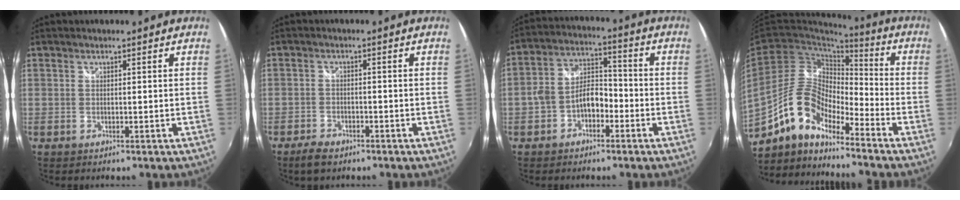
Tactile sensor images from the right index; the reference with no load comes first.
{"total": 4.1, "force": [-3.2, 1.9, 1.7], "torque": [-0.046, 0.004, -0.055]}
{"total": 7.7, "force": [-3.4, 4.9, 4.9], "torque": [-0.093, 0.024, -0.052]}
{"total": 11.7, "force": [-8.5, 4.2, 6.9], "torque": [-0.137, 0.017, -0.170]}